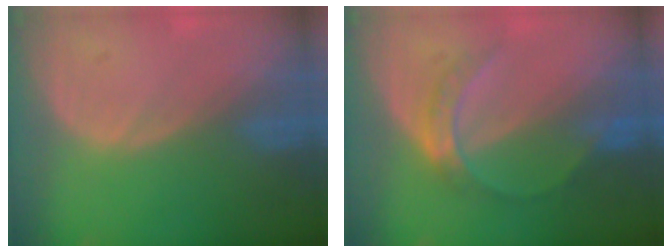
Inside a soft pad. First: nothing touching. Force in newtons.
{"total": 5.0, "press": 5.0, "slide": 0.8}